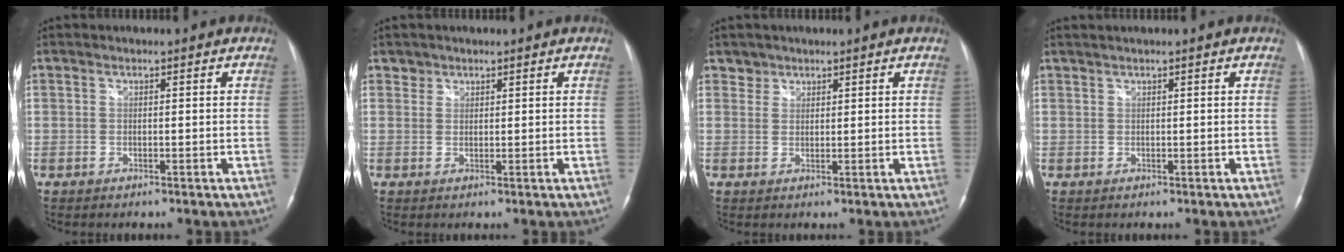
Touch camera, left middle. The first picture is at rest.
{"total": 1.3, "force": [1.0, 0.8, -0.3], "torque": [0.014, 0.006, 0.012]}
{"total": 1.8, "force": [1.4, 1.0, -0.4], "torque": [0.017, 0.008, 0.018]}
{"total": 1.4, "force": [1.1, -0.1, 0.8], "torque": [-0.016, 0.014, 0.025]}